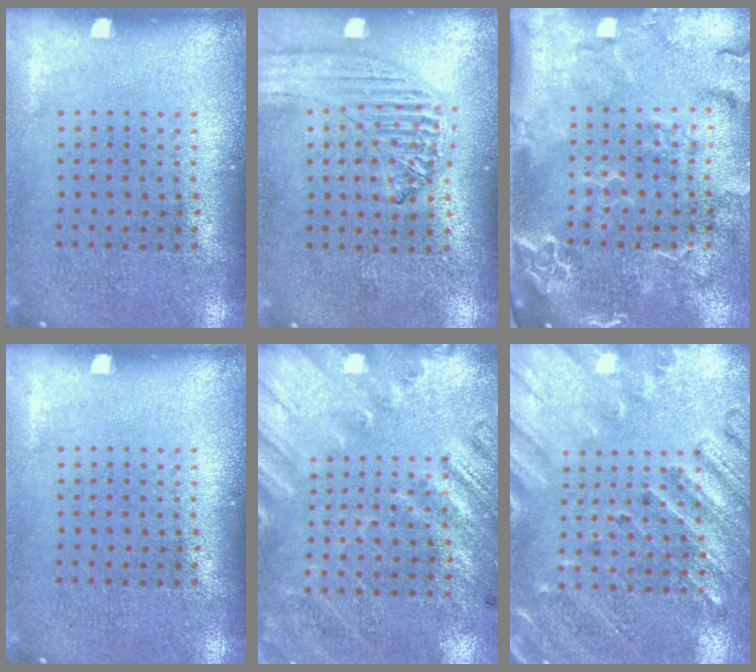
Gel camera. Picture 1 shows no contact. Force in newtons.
{"total": 1.3, "press": 1.3, "slide": 0.1}
{"total": 2.9, "press": 2.4, "slide": 1.6}
{"total": 0.0}
{"total": 2.5, "press": 1.8, "slide": 1.8}
{"total": 2.5, "press": 2.1, "slide": 1.4}